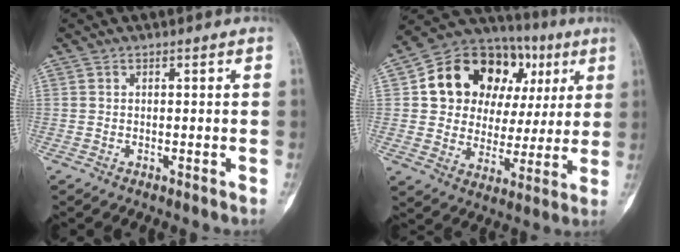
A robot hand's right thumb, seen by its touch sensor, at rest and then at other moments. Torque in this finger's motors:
{"motor_torque": [-1.31, 1.80, 1.15, 0.03, 0.10]}